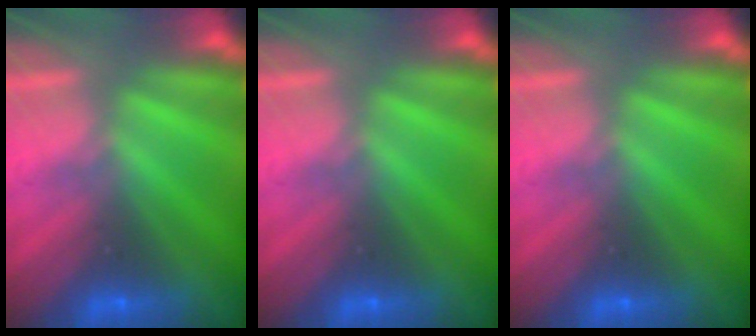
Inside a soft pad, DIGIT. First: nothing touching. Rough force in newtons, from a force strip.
{"total": 0.0}
{"total": 0.0}